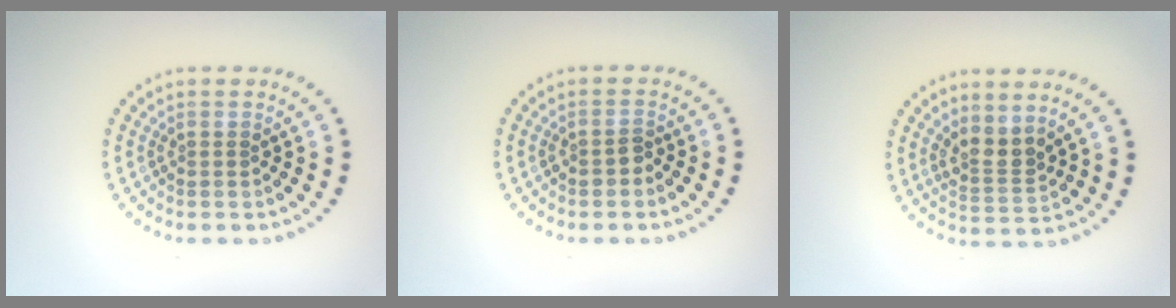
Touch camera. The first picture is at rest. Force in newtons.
{"total": 1.1, "press": 1.1, "slide": 0.4}
{"total": 2.6, "press": 2.0, "slide": 1.6}